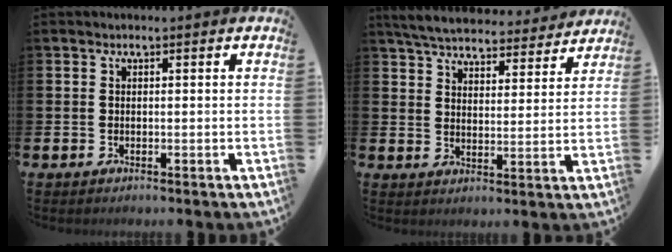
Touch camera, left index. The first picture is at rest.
{"total": 6.1, "force": [5.9, 1.1, 1.2], "torque": [-0.054, -0.034, 0.105]}